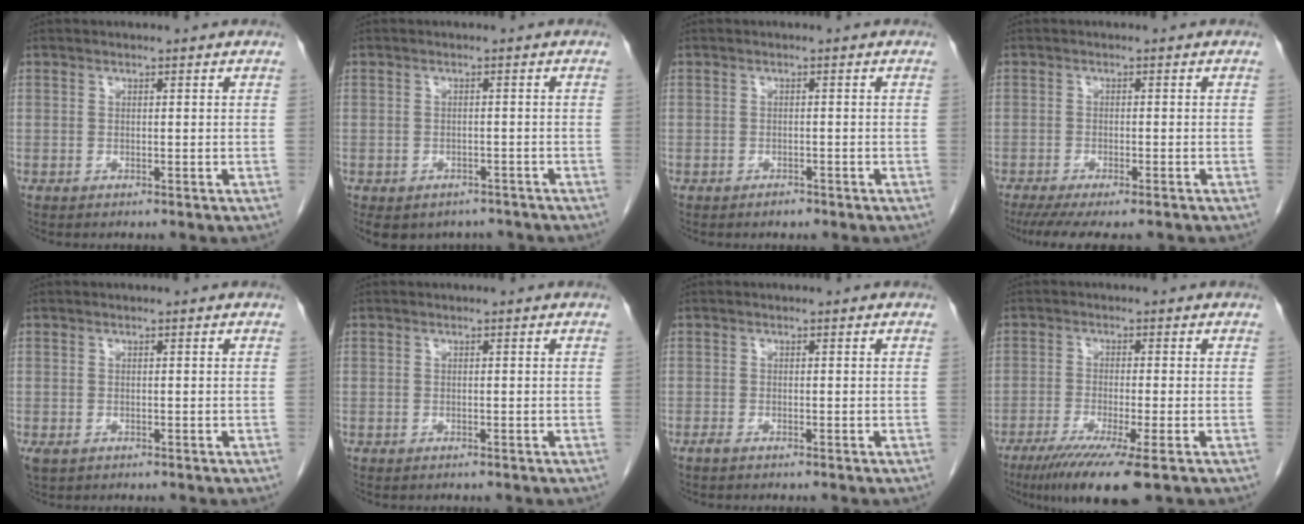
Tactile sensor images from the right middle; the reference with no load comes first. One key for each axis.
{"total": 8.3, "fx": -6.4, "fy": 5.0, "fz": 2.0, "tx": -0.035, "ty": 0.005, "tz": -0.076}
{"total": 1.0, "fx": -0.9, "fy": 0.4, "fz": 0.4, "tx": -0.009, "ty": 0.000, "tz": -0.011}
{"total": 9.8, "fx": -7.9, "fy": 1.9, "fz": 5.4, "tx": -0.078, "ty": -0.013, "tz": -0.118}
{"total": 1.4, "fx": -0.5, "fy": 1.0, "fz": 0.9, "tx": -0.020, "ty": -0.003, "tz": -0.002}
{"total": 0.0}
{"total": 0.7, "fx": -0.5, "fy": 0.0, "fz": 0.4, "tx": -0.011, "ty": -0.001, "tz": -0.011}
{"total": 9.4, "fx": -5.9, "fy": 0.0, "fz": 7.3, "tx": -0.120, "ty": -0.025, "tz": -0.094}